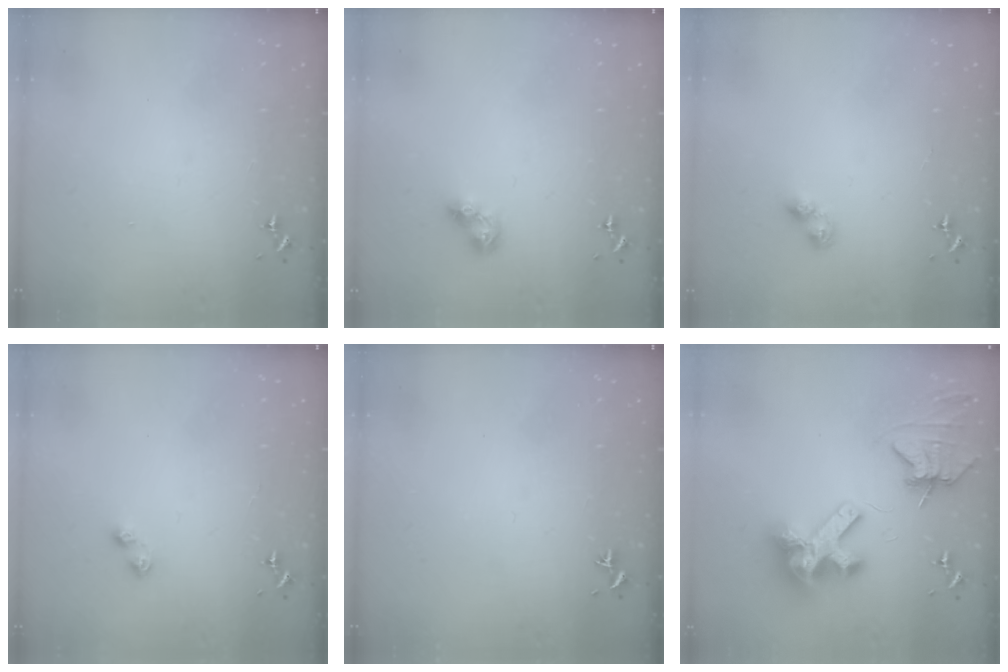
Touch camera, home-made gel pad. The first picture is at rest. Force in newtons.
{"total": 7.9, "press": 7.9, "slide": 0.9}
{"total": 4.2, "press": 4.2, "slide": 0.5}
{"total": 3.4, "press": 3.4, "slide": 0.5}
{"total": 0.0}
{"total": 13.1, "press": 12.9, "slide": 1.8}